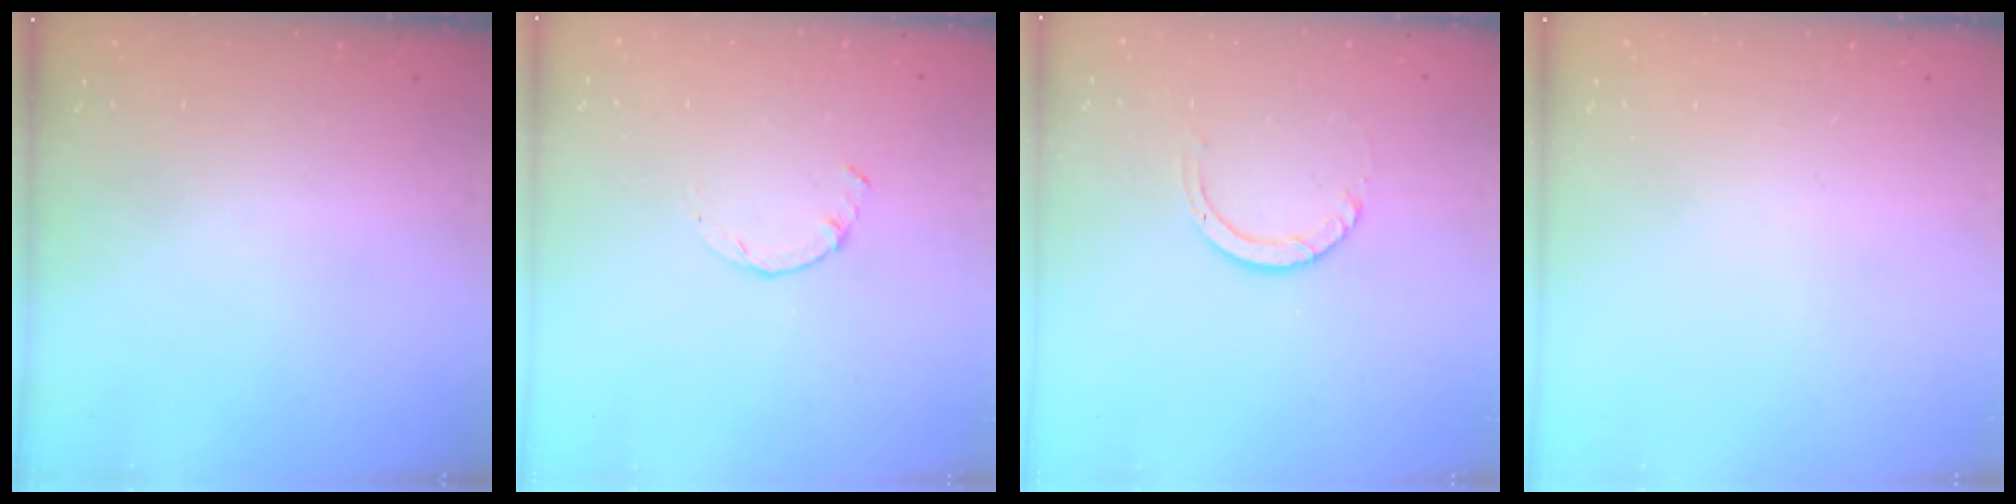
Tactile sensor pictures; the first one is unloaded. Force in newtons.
{"total": 0.9, "press": 0.9, "slide": 0.3}
{"total": 3.6, "press": 3.6, "slide": 0.3}
{"total": 0.0}